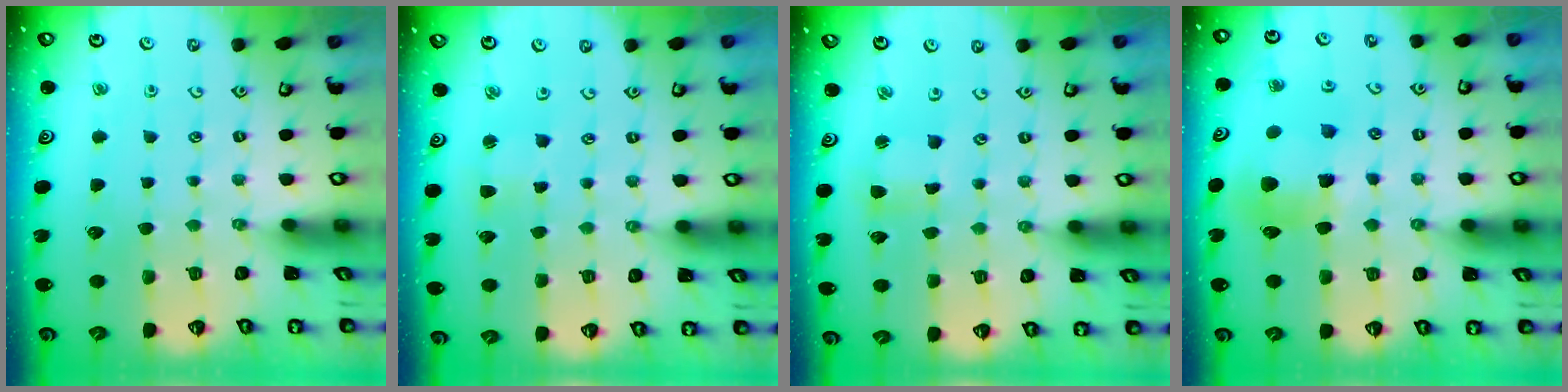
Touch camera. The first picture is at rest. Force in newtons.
{"total": 1.5, "press": 1.4, "slide": 0.4}
{"total": 2.2, "press": 2.2, "slide": 0.3}
{"total": 9.2, "press": 9.1, "slide": 1.0}